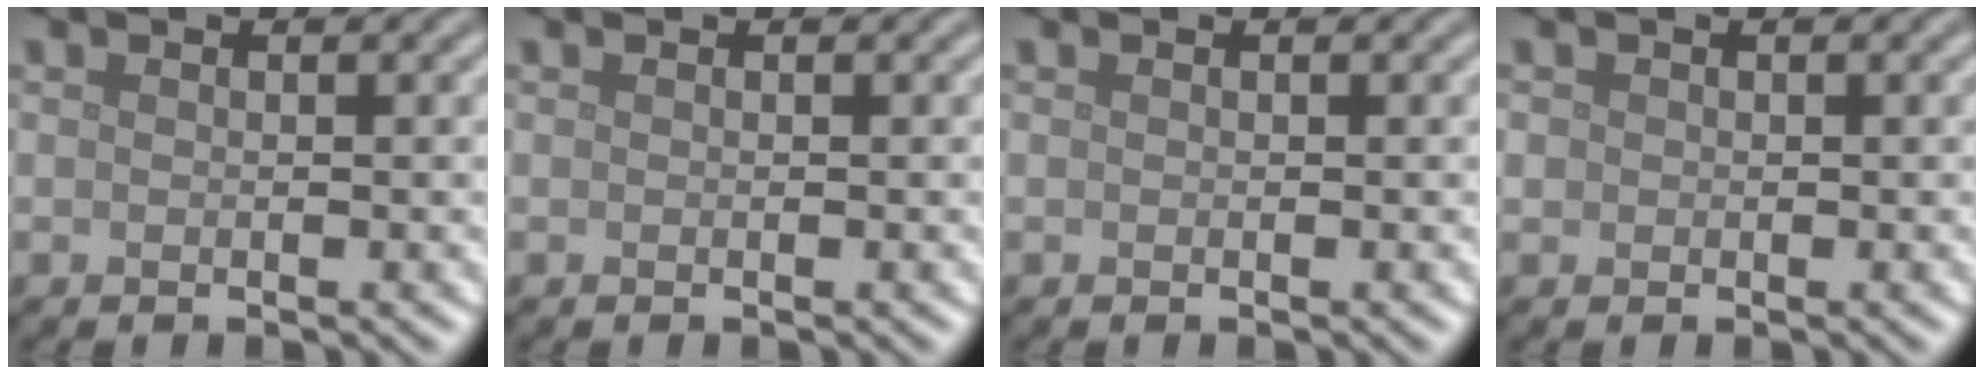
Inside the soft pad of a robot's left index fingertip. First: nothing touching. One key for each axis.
{"total": 0.0}
{"total": 0.0}
{"total": 0.7, "fx": 0.1, "fy": 0.7, "fz": 0.1, "tx": 0.004, "ty": 0.000, "tz": -0.001}